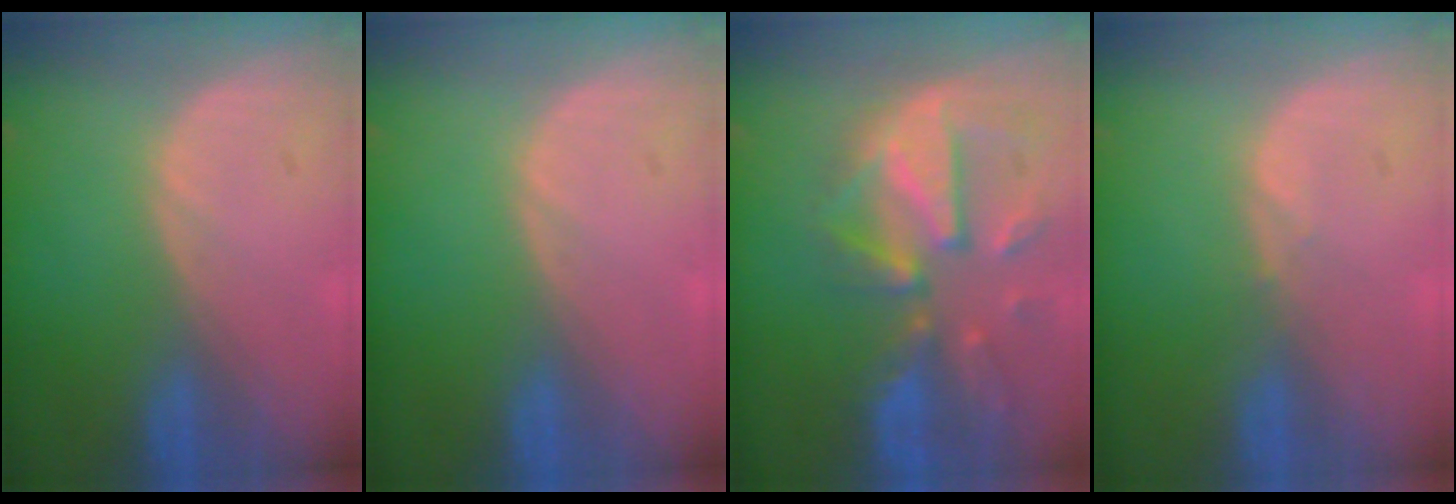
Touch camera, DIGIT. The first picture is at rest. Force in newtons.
{"total": 0.0}
{"total": 12.0, "press": 10.4, "slide": 6.0}
{"total": 0.5, "press": 0.5, "slide": 0.2}